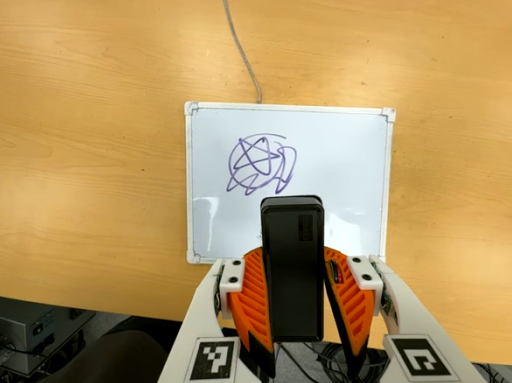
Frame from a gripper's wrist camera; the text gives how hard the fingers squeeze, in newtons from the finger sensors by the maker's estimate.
{"total": 8.2, "left": 6.9, "right": 9.5}